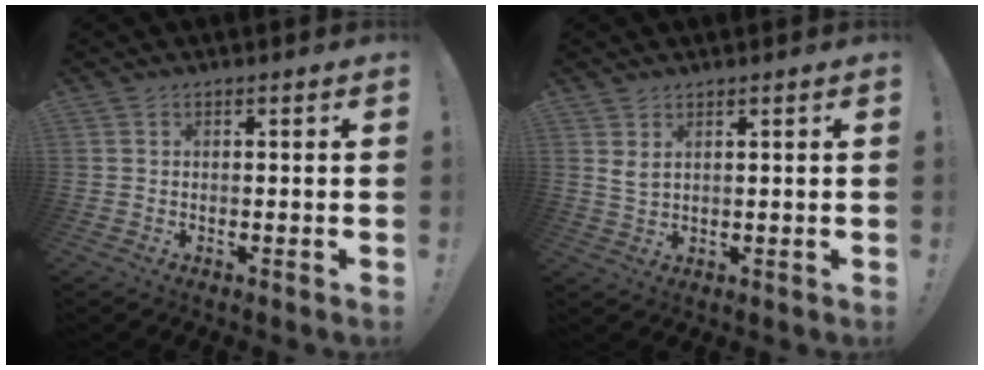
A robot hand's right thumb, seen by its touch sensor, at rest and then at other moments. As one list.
[{"total": 3.2, "force": [1.9, 1.2, 2.3], "torque": [-0.039, -0.007, 0.036]}]